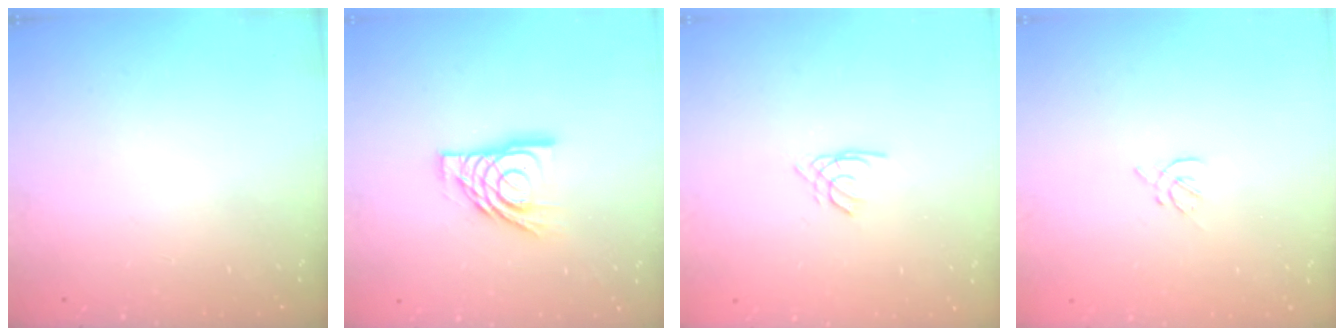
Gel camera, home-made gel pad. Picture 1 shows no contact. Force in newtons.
{"total": 12.2, "press": 12.2, "slide": 1.1}
{"total": 1.7, "press": 1.7, "slide": 0.4}
{"total": 1.6, "press": 1.5, "slide": 0.5}